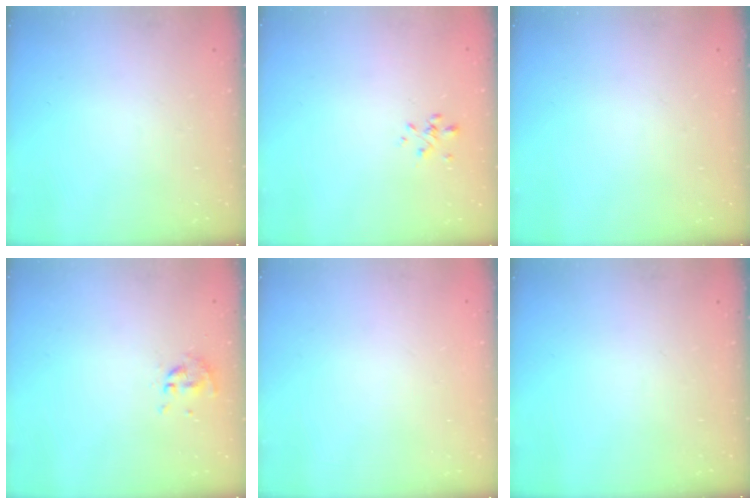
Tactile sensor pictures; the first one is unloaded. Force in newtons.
{"total": 0.0}
{"total": 0.0}
{"total": 0.6, "press": 0.5, "slide": 0.1}
{"total": 1.8, "press": 1.8, "slide": 0.2}
{"total": 0.0}